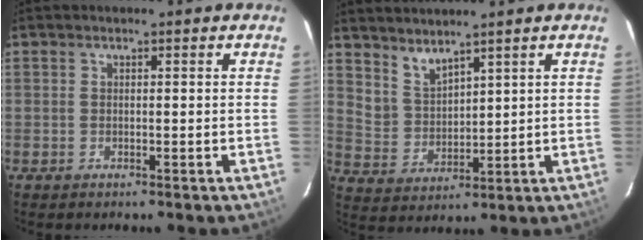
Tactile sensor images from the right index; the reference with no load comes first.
{"total": 6.2, "force": [5.1, 2.6, 2.3], "torque": [-0.040, 0.000, 0.113]}